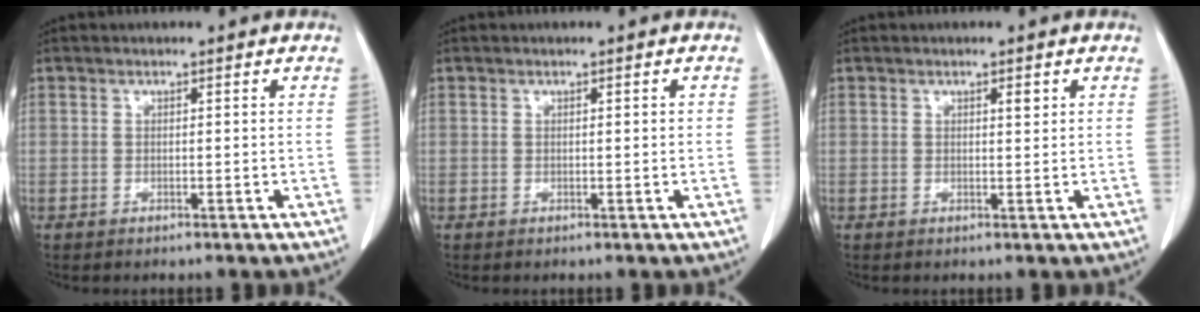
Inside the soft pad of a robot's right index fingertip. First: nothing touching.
{"total": 0.7, "force": [0.1, 0.1, 0.7], "torque": [-0.009, 0.001, 0.001]}
{"total": 1.1, "force": [0.5, 0.3, 0.9], "torque": [-0.014, -0.001, 0.007]}